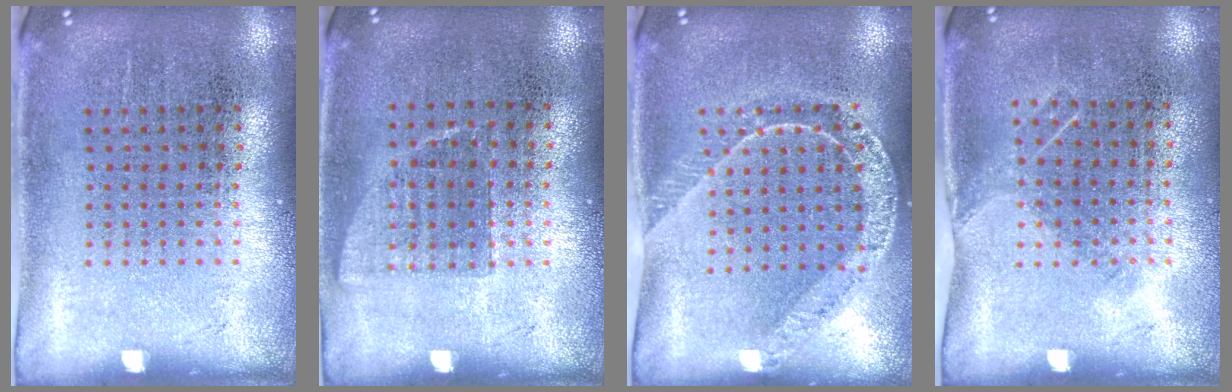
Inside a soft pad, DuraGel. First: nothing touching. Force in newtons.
{"total": 0.8, "press": 0.7, "slide": 0.4}
{"total": 1.6, "press": 1.5, "slide": 0.5}
{"total": 1.1, "press": 0.8, "slide": 0.7}